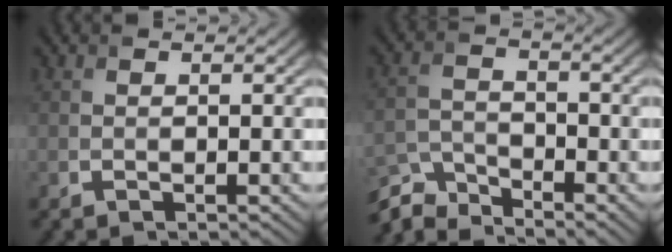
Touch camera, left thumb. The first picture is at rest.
{"total": 6.0, "force": [-5.4, 1.7, 2.0], "torque": [-0.053, -0.011, -0.119]}